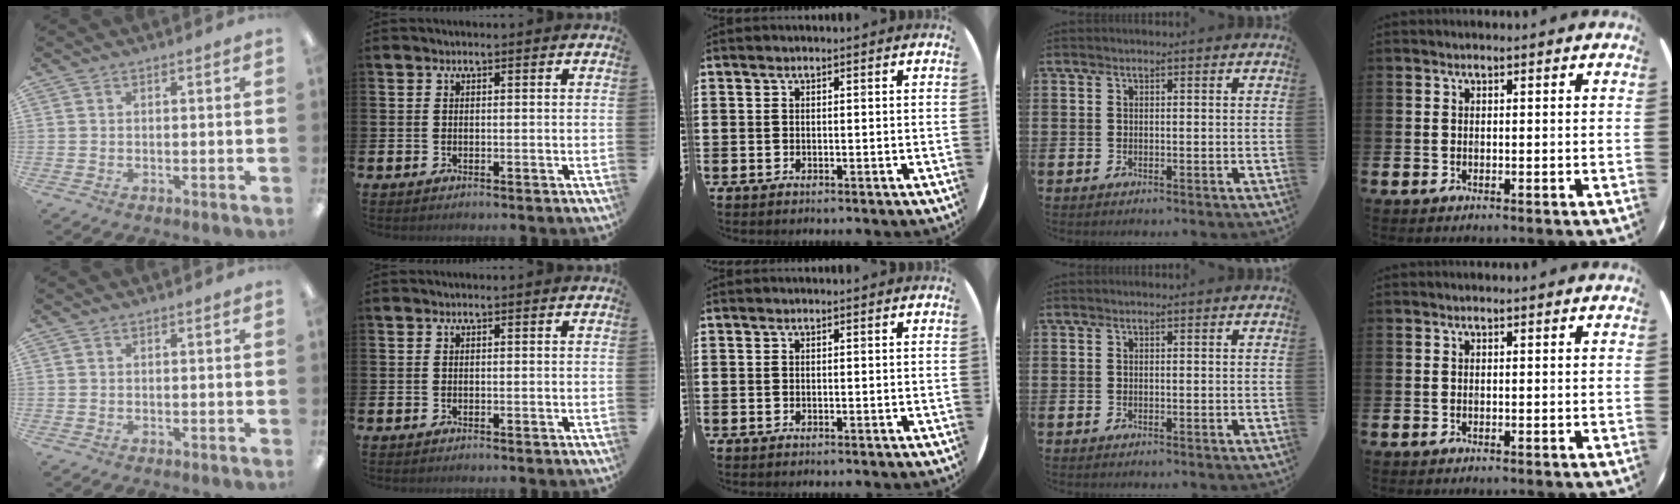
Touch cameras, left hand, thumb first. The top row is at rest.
{}